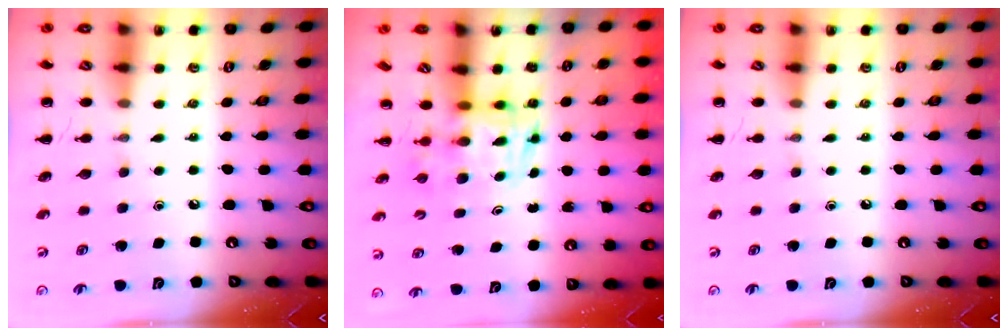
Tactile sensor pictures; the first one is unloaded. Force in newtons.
{"total": 3.4, "press": 3.4, "slide": 0.6}
{"total": 0.0}